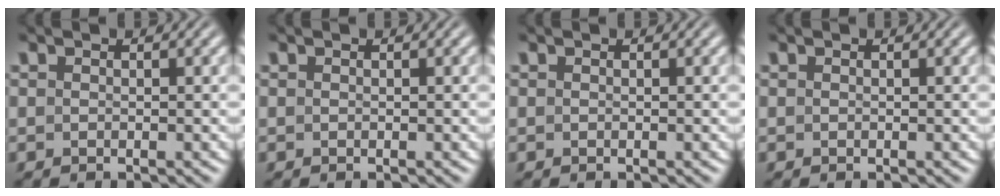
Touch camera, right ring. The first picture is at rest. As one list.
[{"total": 0.0}, {"total": 0.0}, {"total": 0.0}]